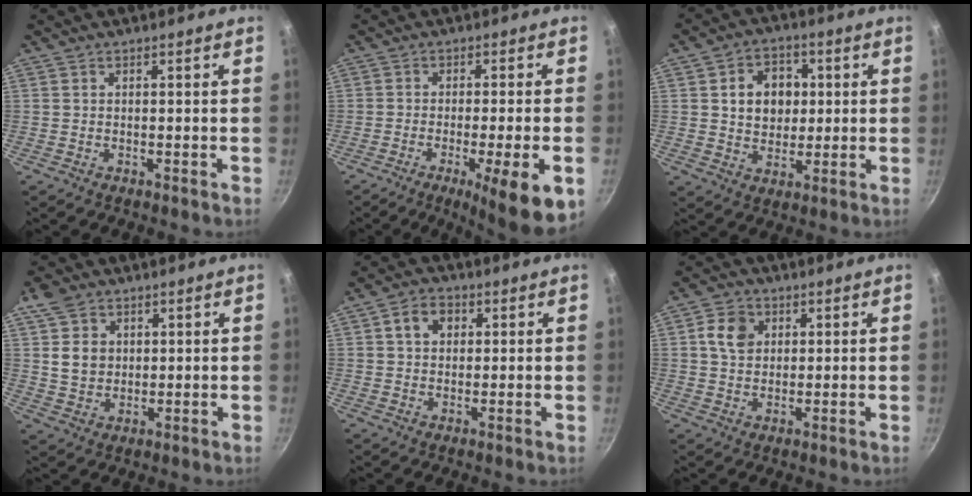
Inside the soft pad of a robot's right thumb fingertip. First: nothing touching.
{"total": 11.7, "force": [-4.6, 1.7, 10.7], "torque": [-0.150, 0.008, -0.063]}
{"total": 9.7, "force": [1.7, 7.8, 5.6], "torque": [-0.056, 0.003, 0.026]}
{"total": 7.4, "force": [2.2, 5.9, 3.8], "torque": [-0.043, -0.009, 0.040]}
{"total": 5.3, "force": [1.6, 4.1, 3.0], "torque": [-0.032, 0.006, 0.021]}
{"total": 6.1, "force": [1.8, 4.9, 3.3], "torque": [-0.038, 0.004, 0.029]}